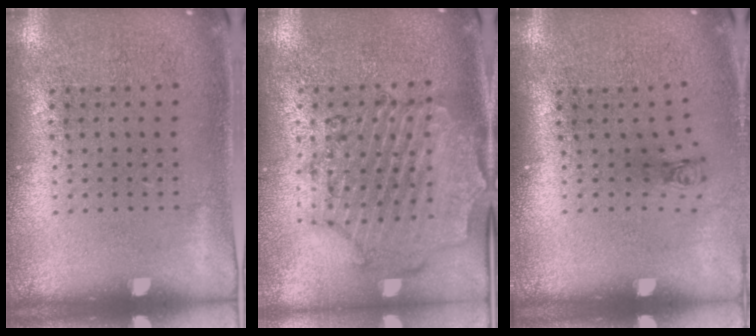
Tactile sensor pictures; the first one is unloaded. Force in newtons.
{"total": 1.6, "press": 1.6, "slide": 0.4}
{"total": 0.8, "press": 0.3, "slide": 0.7}